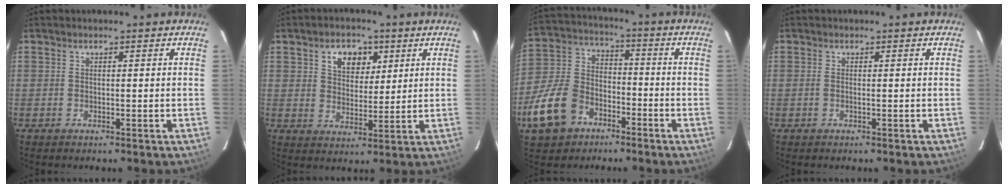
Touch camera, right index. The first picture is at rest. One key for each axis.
{"total": 6.9, "fx": 3.2, "fy": 4.9, "fz": 3.8, "tx": -0.062, "ty": 0.015, "tz": 0.056}
{"total": 15.4, "fx": -8.2, "fy": 10.6, "fz": 7.5, "tx": -0.195, "ty": 0.025, "tz": -0.136}
{"total": 0.5, "fx": -0.1, "fy": -0.1, "fz": 0.5, "tx": -0.012, "ty": 0.001, "tz": -0.004}